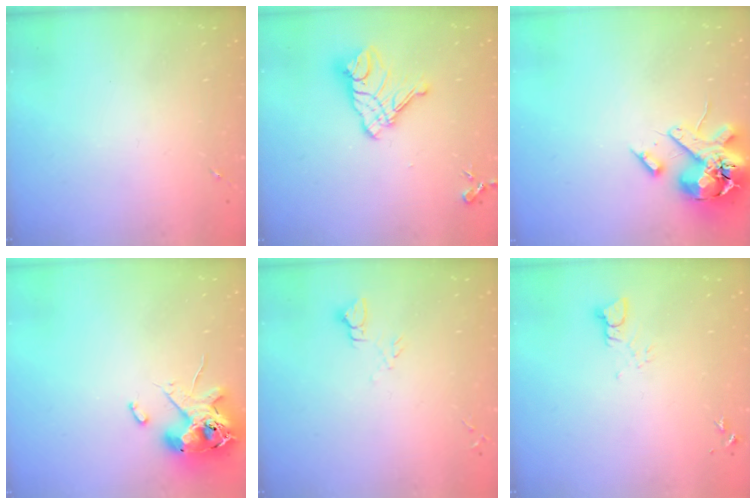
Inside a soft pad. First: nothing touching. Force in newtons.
{"total": 14.4, "press": 14.3, "slide": 1.9}
{"total": 17.4, "press": 17.2, "slide": 2.9}
{"total": 12.8, "press": 12.6, "slide": 2.3}
{"total": 5.0, "press": 4.9, "slide": 0.5}
{"total": 3.4, "press": 3.4, "slide": 0.1}